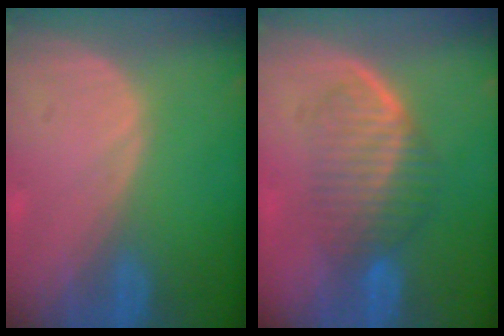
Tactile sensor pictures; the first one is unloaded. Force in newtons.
{"total": 6.0, "press": 5.9, "slide": 1.1}